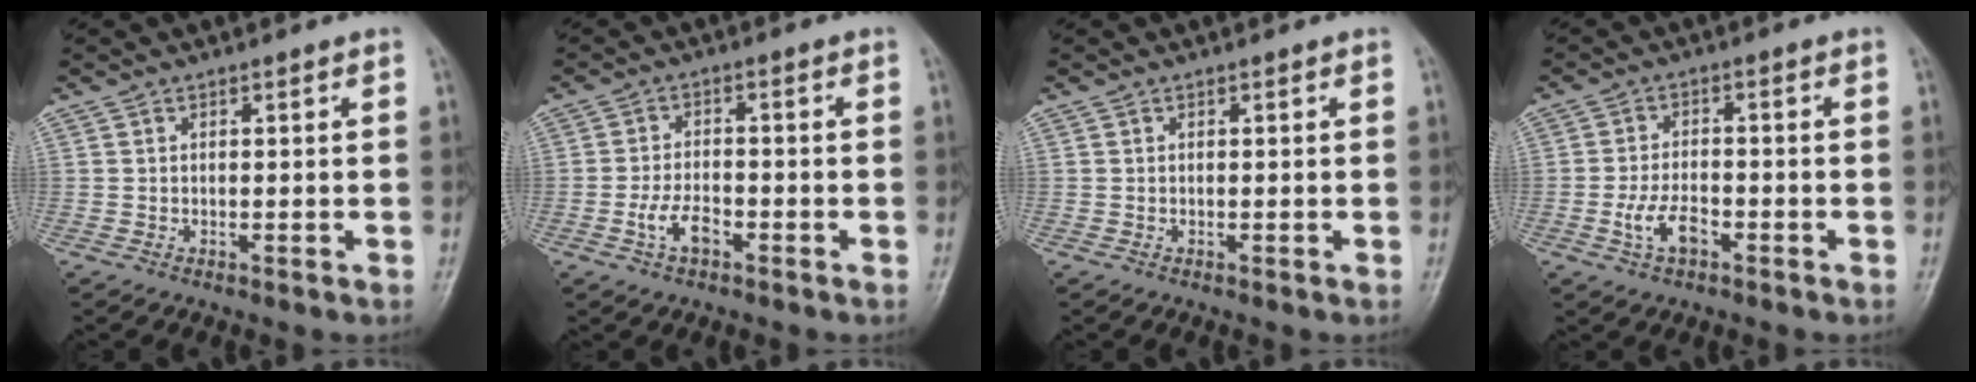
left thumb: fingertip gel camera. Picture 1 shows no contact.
{"total": 4.9, "force": [-2.2, 2.6, 3.5], "torque": [-0.067, 0.015, -0.044]}
{"total": 0.0}
{"total": 5.8, "force": [-2.5, 3.0, 4.2], "torque": [-0.081, 0.016, -0.049]}